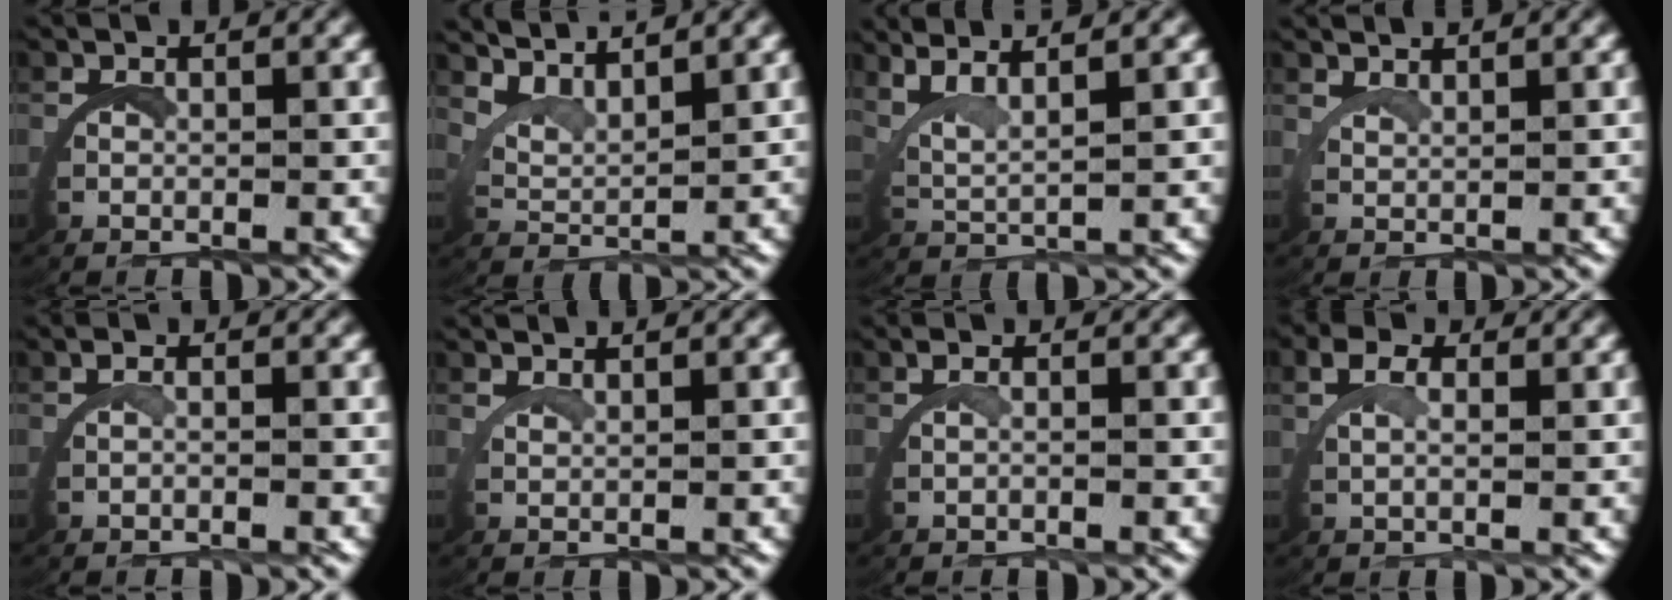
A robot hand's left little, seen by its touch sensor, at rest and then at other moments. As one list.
[{"total": 4.9, "force": [4.3, 1.4, 1.9], "torque": [-0.058, 0.001, 0.069]}, {"total": 5.2, "force": [3.7, 2.0, 3.1], "torque": [-0.083, 0.000, 0.058]}, {"total": 2.7, "force": [2.5, -1.1, 0.1], "torque": [-0.008, 0.001, 0.045]}, {"total": 0.8, "force": [-0.5, -0.2, 0.6], "torque": [-0.018, 0.001, -0.006]}, {"total": 2.1, "force": [1.8, -1.1, 0.0], "torque": [-0.003, 0.003, 0.032]}, {"total": 0.9, "force": [-0.2, -0.4, 0.7], "torque": [-0.019, 0.005, -0.002]}, {"total": 2.2, "force": [1.6, -0.1, 1.6], "torque": [-0.039, -0.001, 0.029]}]